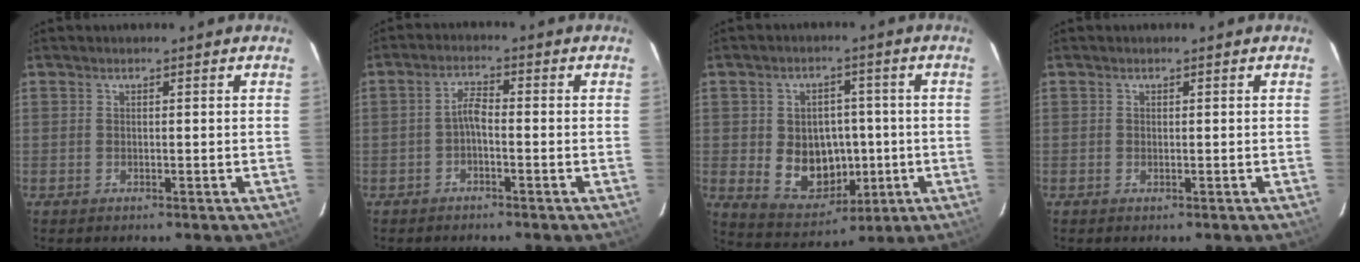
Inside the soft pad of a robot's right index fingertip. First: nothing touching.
{"total": 2.5, "force": [-1.3, 0.7, 2.0], "torque": [-0.045, 0.010, -0.027]}
{"total": 11.0, "force": [-1.3, 8.9, 6.3], "torque": [-0.132, 0.003, 0.002]}
{"total": 0.0}